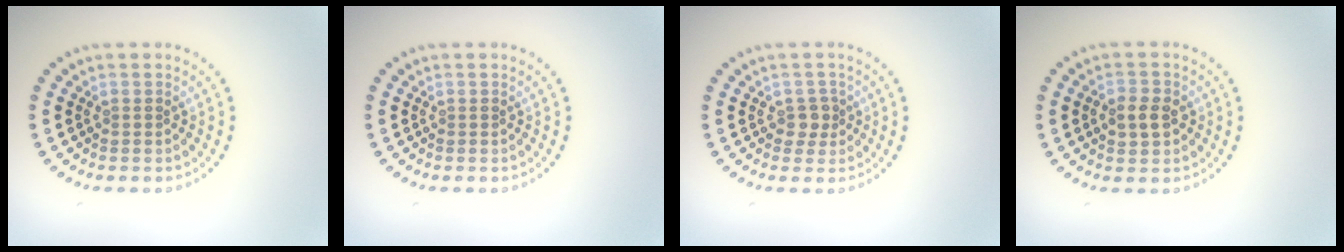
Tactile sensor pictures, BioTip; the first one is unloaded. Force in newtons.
{"total": 0.0}
{"total": 1.5, "press": 1.3, "slide": 0.7}
{"total": 2.7, "press": 2.7, "slide": 0.4}